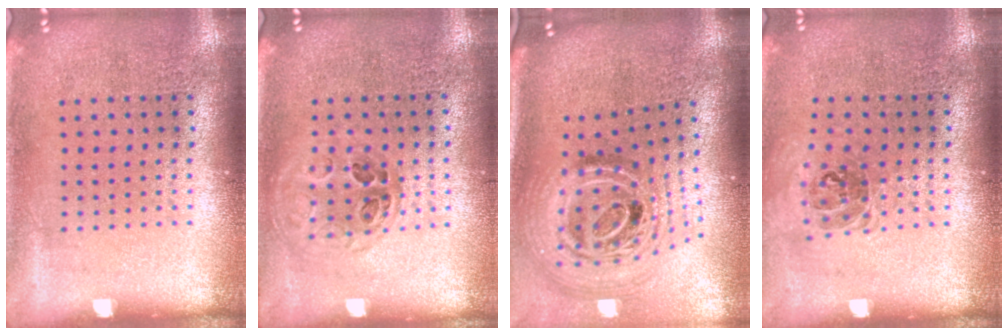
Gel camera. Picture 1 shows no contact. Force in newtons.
{"total": 1.0, "press": 0.9, "slide": 0.4}
{"total": 2.4, "press": 1.7, "slide": 1.6}
{"total": 1.0, "press": 0.8, "slide": 0.5}